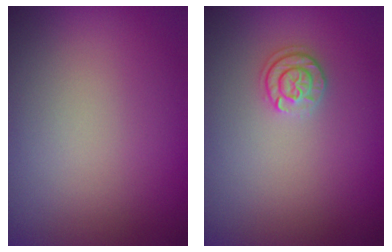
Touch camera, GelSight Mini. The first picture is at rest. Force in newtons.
{"total": 1.8, "press": 1.7, "slide": 0.4}